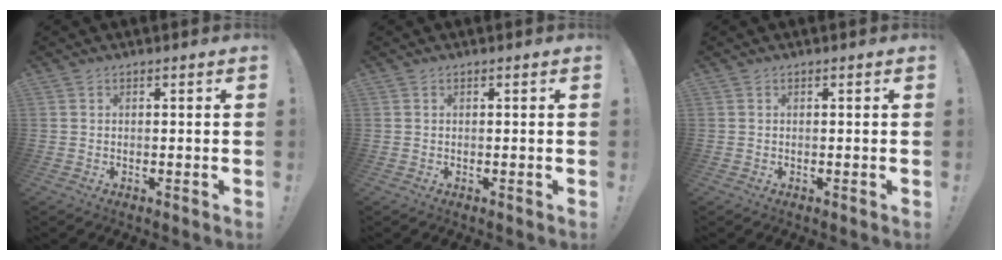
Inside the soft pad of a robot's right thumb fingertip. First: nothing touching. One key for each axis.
{"total": 0.0}
{"total": 0.0}